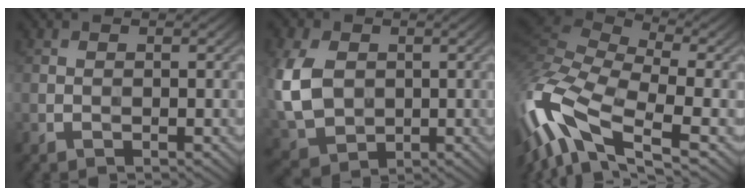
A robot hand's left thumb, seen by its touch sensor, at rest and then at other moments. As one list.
[{"total": 10.1, "force": [0.6, 7.6, 6.7], "torque": [-0.201, -0.007, 0.014]}, {"total": 15.8, "force": [-4.8, 6.6, 13.4], "torque": [-0.343, 0.000, -0.091]}]